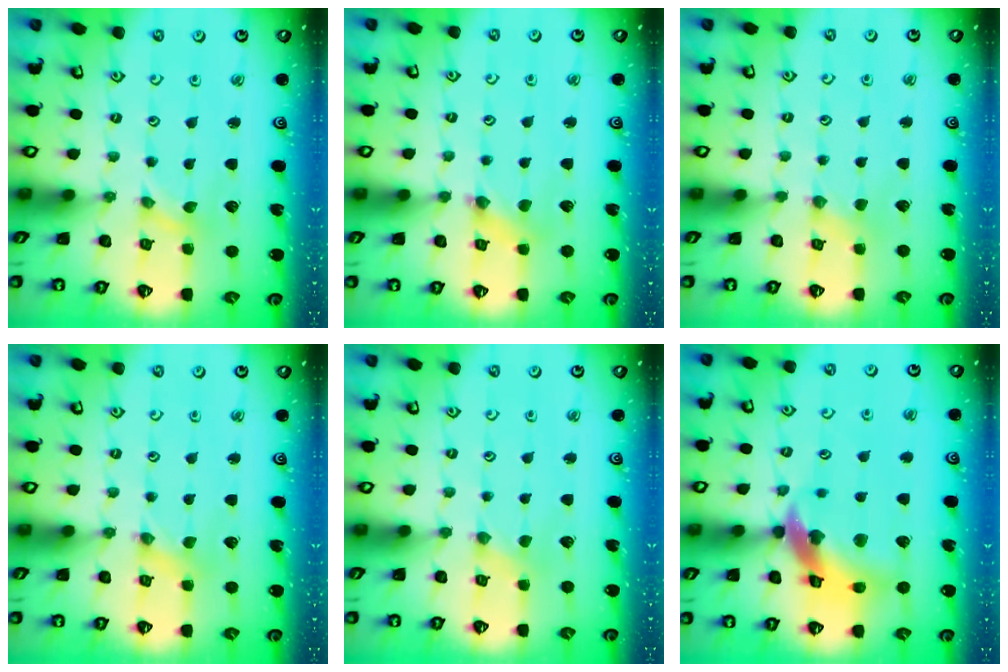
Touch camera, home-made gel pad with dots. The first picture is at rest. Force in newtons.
{"total": 1.8, "press": 1.8, "slide": 0.3}
{"total": 1.8, "press": 1.8, "slide": 0.3}
{"total": 0.0}
{"total": 0.0}
{"total": 14.4, "press": 14.3, "slide": 2.0}